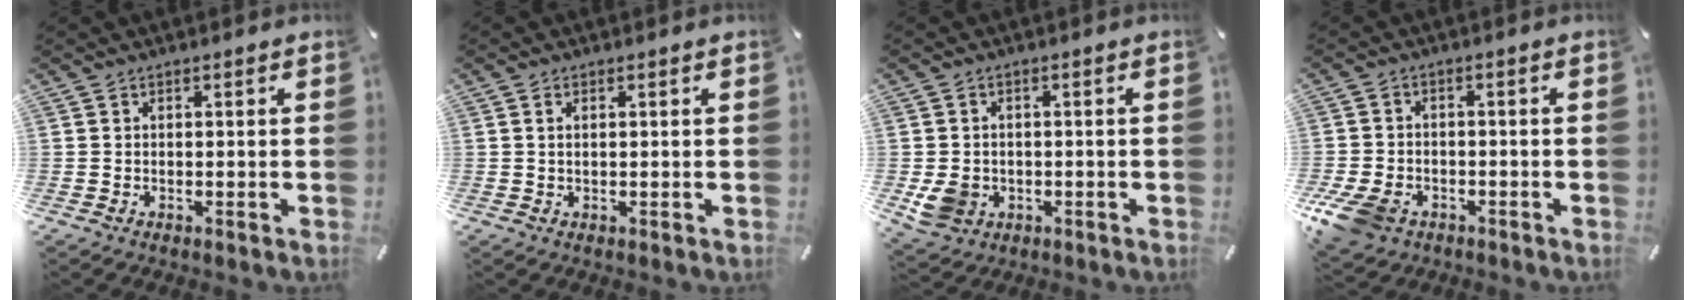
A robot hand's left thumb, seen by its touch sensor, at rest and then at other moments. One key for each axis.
{"total": 1.0, "fx": 0.3, "fy": 0.5, "fz": 0.8, "tx": -0.018, "ty": 0.003, "tz": 0.004}
{"total": 5.9, "fx": -1.0, "fy": 5.3, "fz": 2.5, "tx": -0.065, "ty": 0.004, "tz": -0.018}
{"total": 7.9, "fx": -4.3, "fy": 5.3, "fz": 4.0, "tx": -0.101, "ty": 0.014, "tz": -0.082}